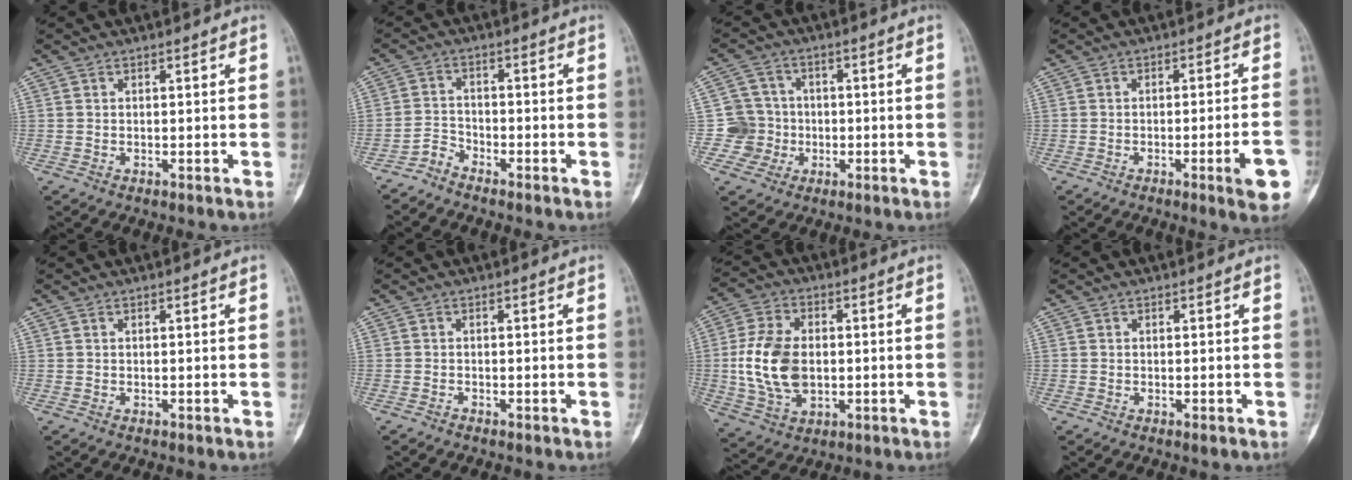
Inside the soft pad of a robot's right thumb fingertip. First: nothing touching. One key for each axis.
{"total": 2.8, "fx": -2.7, "fy": 0.7, "fz": 0.1, "tx": 0.001, "ty": 0.008, "tz": -0.057}
{"total": 6.7, "fx": -1.2, "fy": 6.6, "fz": -0.1, "tx": 0.045, "ty": 0.019, "tz": -0.030}
{"total": 7.6, "fx": -3.0, "fy": 0.7, "fz": 6.9, "tx": -0.089, "ty": 0.011, "tz": -0.037}
{"total": 0.0}
{"total": 0.6, "fx": -0.5, "fy": 0.1, "fz": 0.3, "tx": -0.008, "ty": 0.001, "tz": -0.009}
{"total": 13.3, "fx": -0.3, "fy": 8.8, "fz": 10.0, "tx": -0.186, "ty": 0.006, "tz": 0.000}
{"total": 0.8, "fx": -0.4, "fy": 0.1, "fz": 0.7, "tx": -0.010, "ty": -0.001, "tz": -0.004}